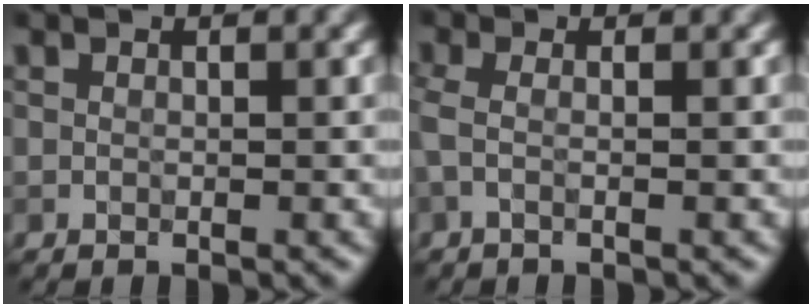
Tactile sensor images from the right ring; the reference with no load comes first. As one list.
[{"total": 1.8, "force": [-0.2, 0.8, 1.6], "torque": [-0.035, -0.002, -0.009]}]